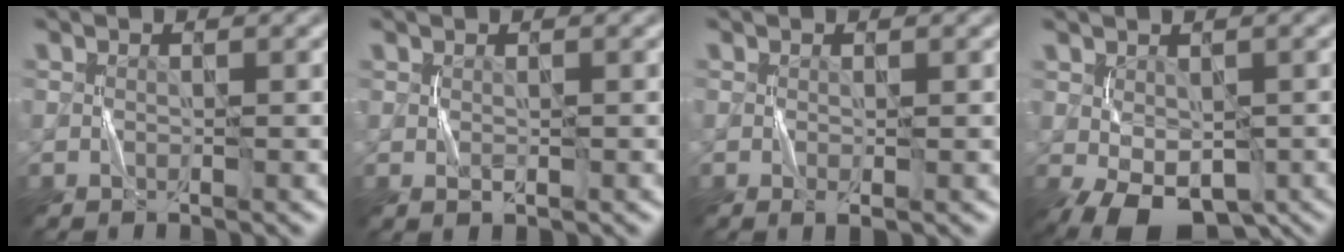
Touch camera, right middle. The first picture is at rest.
{"total": 0.7, "force": [0.0, 0.3, 0.6], "torque": [-0.012, -0.001, 0.003]}
{"total": 0.7, "force": [-0.1, 0.1, 0.7], "torque": [-0.012, -0.003, -0.002]}
{"total": 6.9, "force": [-3.1, 3.7, 4.9], "torque": [-0.092, -0.010, -0.044]}